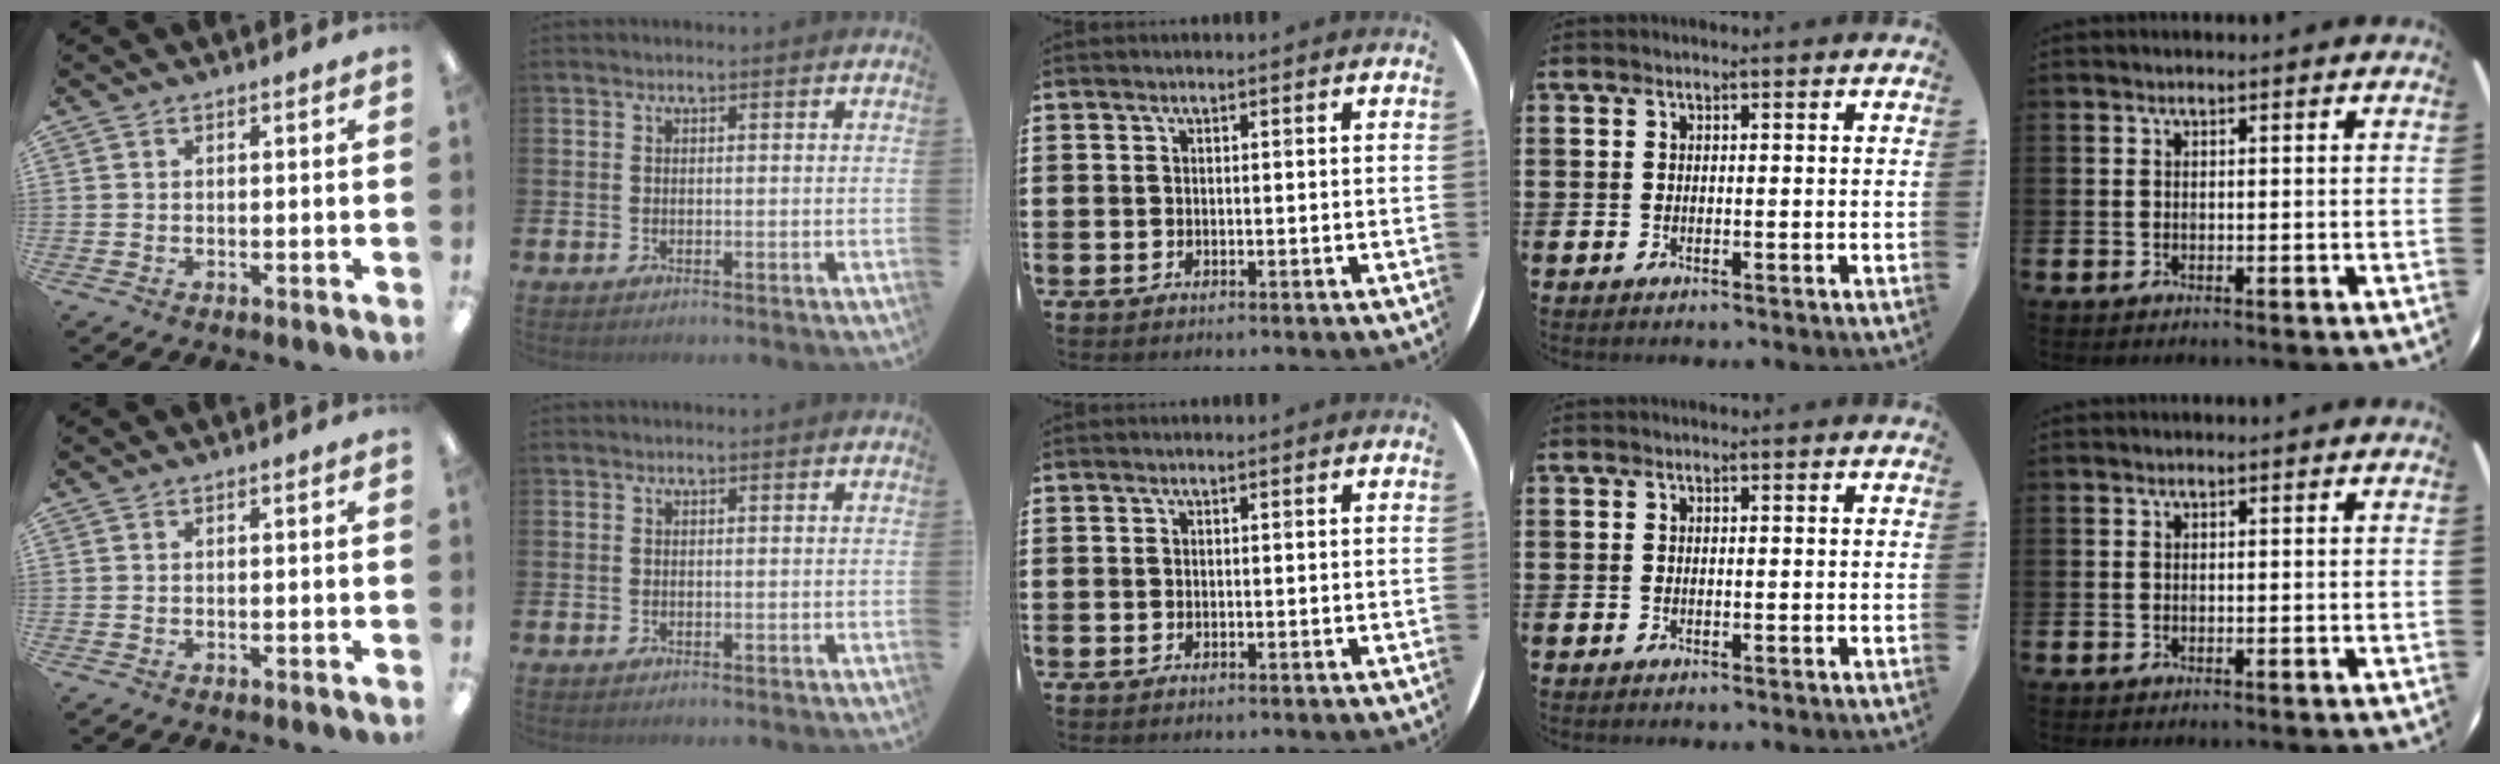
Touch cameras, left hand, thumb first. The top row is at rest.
{}